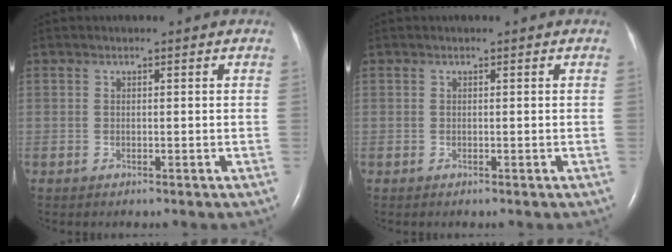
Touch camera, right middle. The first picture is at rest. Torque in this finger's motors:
{"motor_torque": [0.00, 0.00, 0.00, 0.00]}